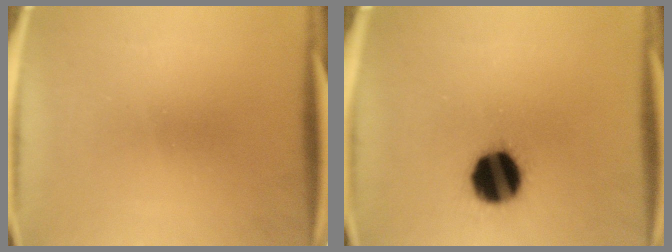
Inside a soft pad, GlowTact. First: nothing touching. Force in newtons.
{"total": 15.0}